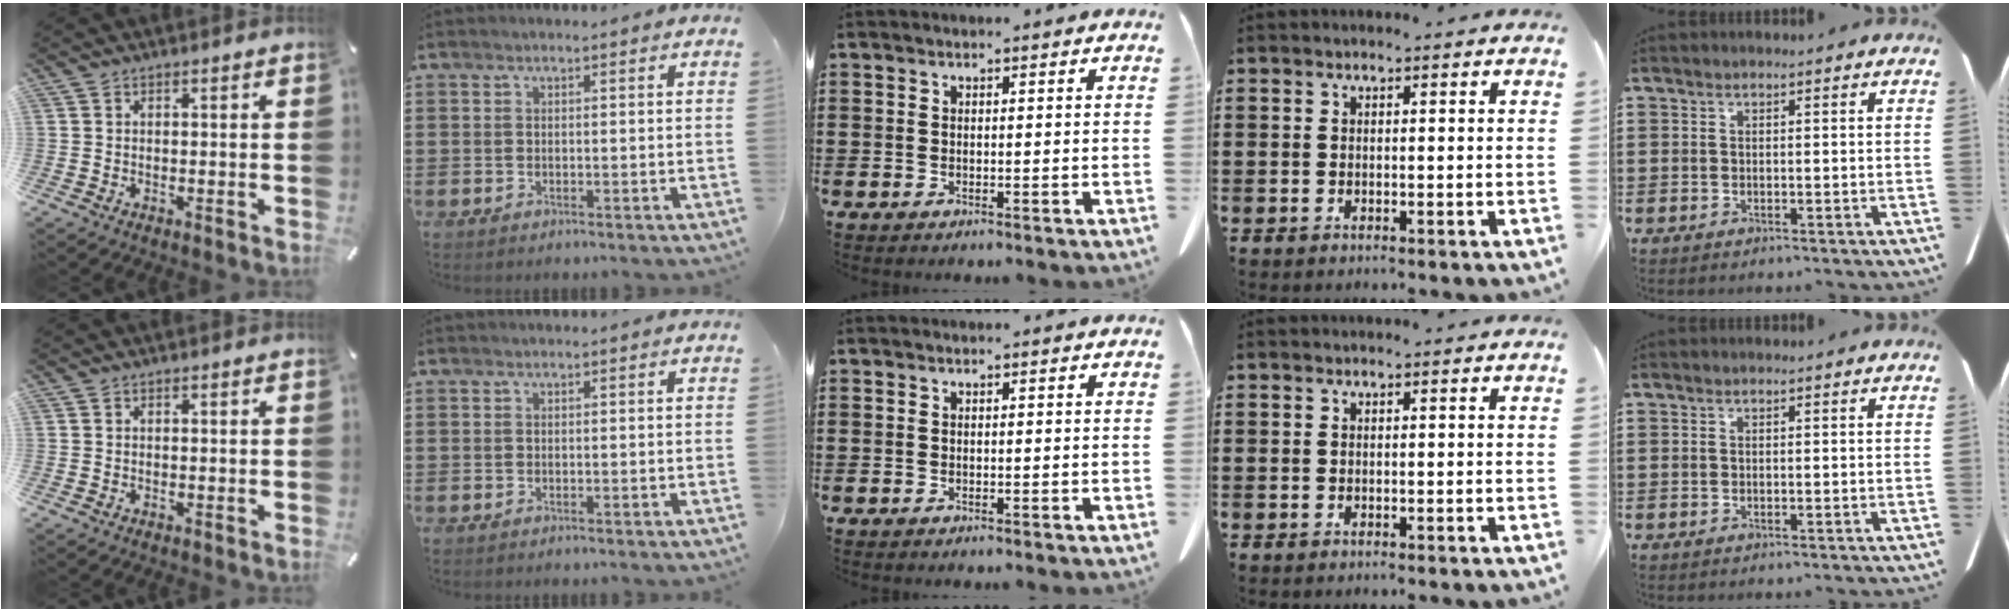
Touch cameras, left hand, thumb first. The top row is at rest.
{}